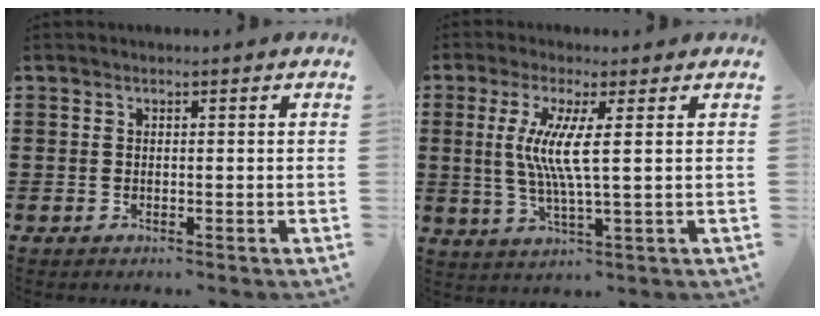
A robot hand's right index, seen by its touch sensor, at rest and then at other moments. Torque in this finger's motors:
{"motor_torque": [1.03, 0.13, 0.55, 0.21]}